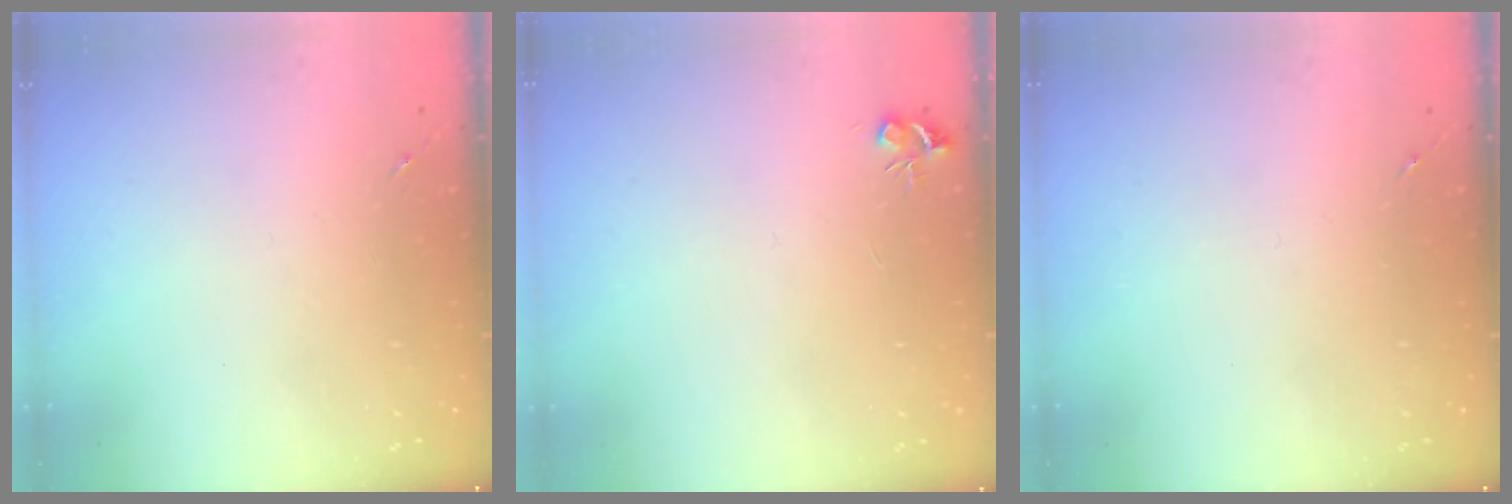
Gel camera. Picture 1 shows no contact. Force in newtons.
{"total": 4.7, "press": 4.7, "slide": 0.6}
{"total": 0.0}